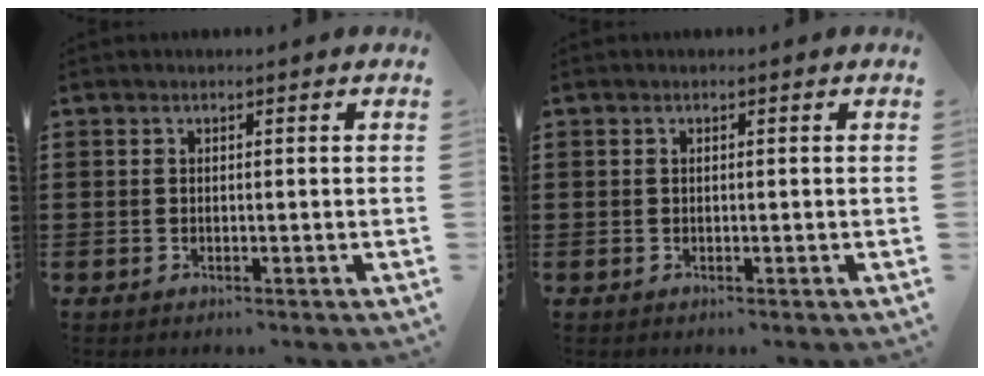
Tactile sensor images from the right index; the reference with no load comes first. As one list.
[{"total": 0.0}]